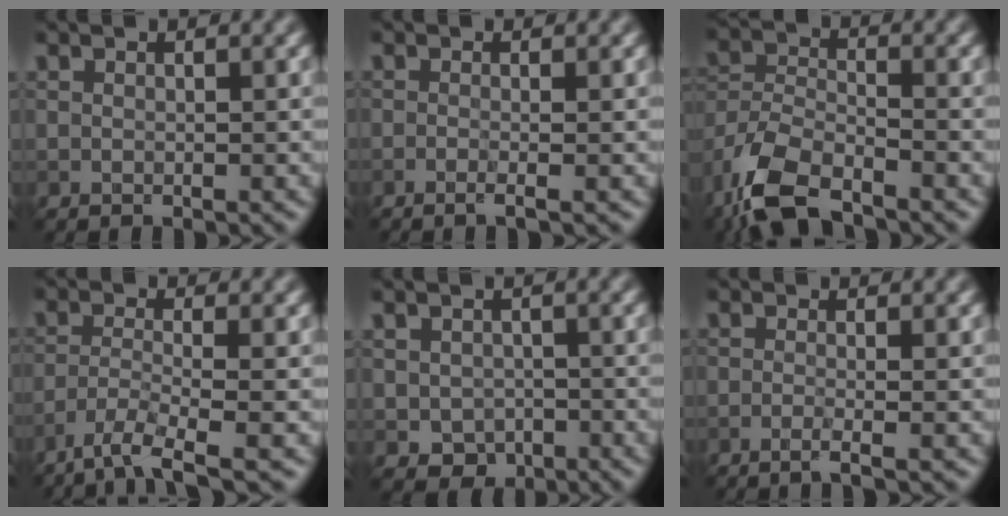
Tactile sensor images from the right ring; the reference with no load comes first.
{"total": 1.4, "force": [-0.4, 0.4, 1.3], "torque": [-0.011, -0.005, -0.017]}
{"total": 7.8, "force": [-5.6, 3.1, 4.4], "torque": [-0.088, -0.006, -0.121]}
{"total": 4.5, "force": [-3.3, 0.7, 3.0], "torque": [-0.052, -0.007, -0.070]}
{"total": 2.7, "force": [-0.7, 2.3, 1.2], "torque": [-0.016, -0.006, -0.014]}
{"total": 1.6, "force": [-0.8, 0.3, 1.4], "torque": [-0.016, -0.001, -0.024]}